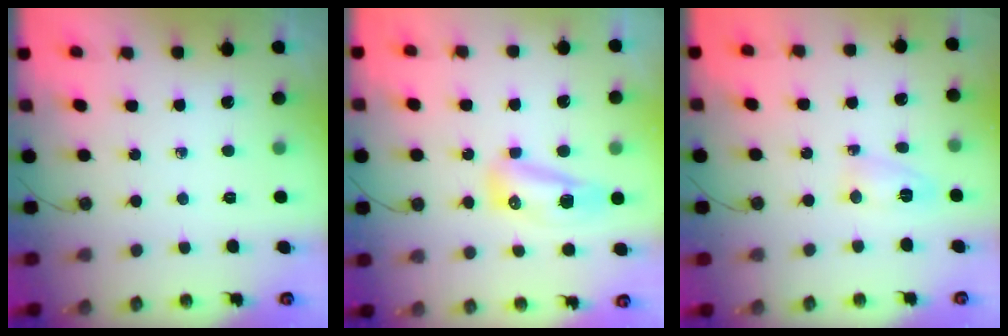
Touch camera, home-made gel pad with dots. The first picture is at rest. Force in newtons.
{"total": 8.2, "press": 8.1, "slide": 1.2}
{"total": 3.9, "press": 3.6, "slide": 1.6}